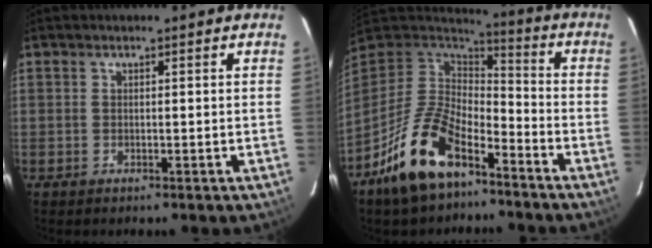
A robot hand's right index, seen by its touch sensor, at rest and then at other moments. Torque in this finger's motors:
{"motor_torque": [1.05, -1.09, 0.98, 0.21]}